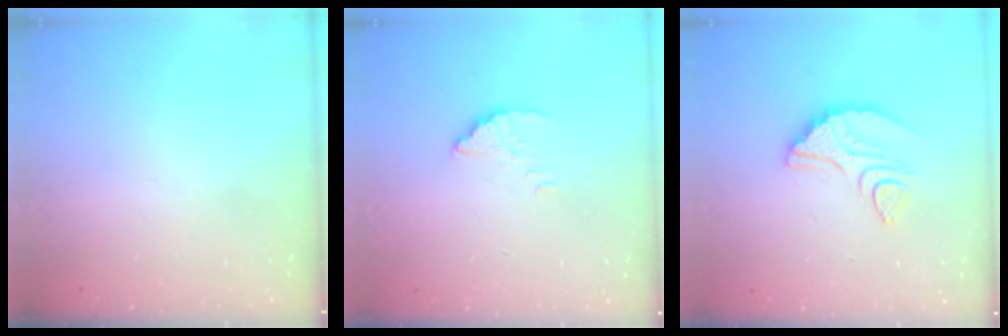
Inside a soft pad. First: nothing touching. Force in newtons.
{"total": 2.1, "press": 2.1, "slide": 0.2}
{"total": 10.2, "press": 10.2, "slide": 0.6}